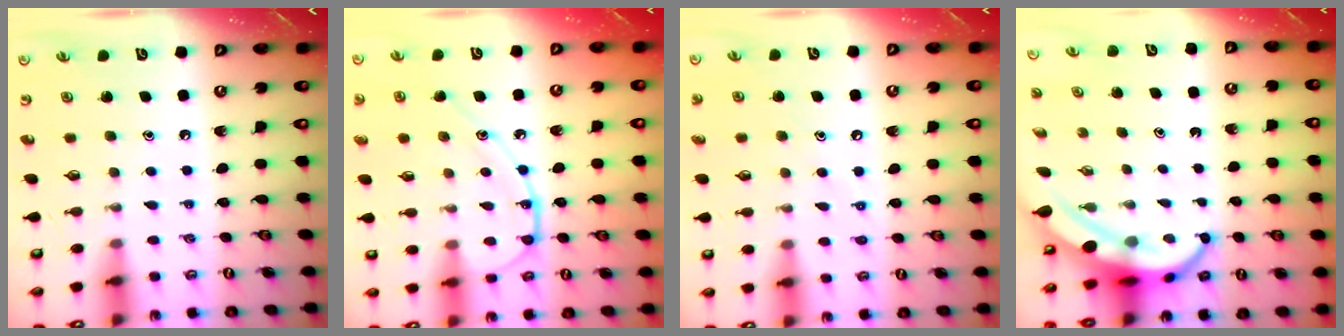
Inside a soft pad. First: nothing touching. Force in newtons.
{"total": 10.6, "press": 10.6, "slide": 0.2}
{"total": 6.2, "press": 6.2, "slide": 0.7}
{"total": 7.0, "press": 6.9, "slide": 1.1}